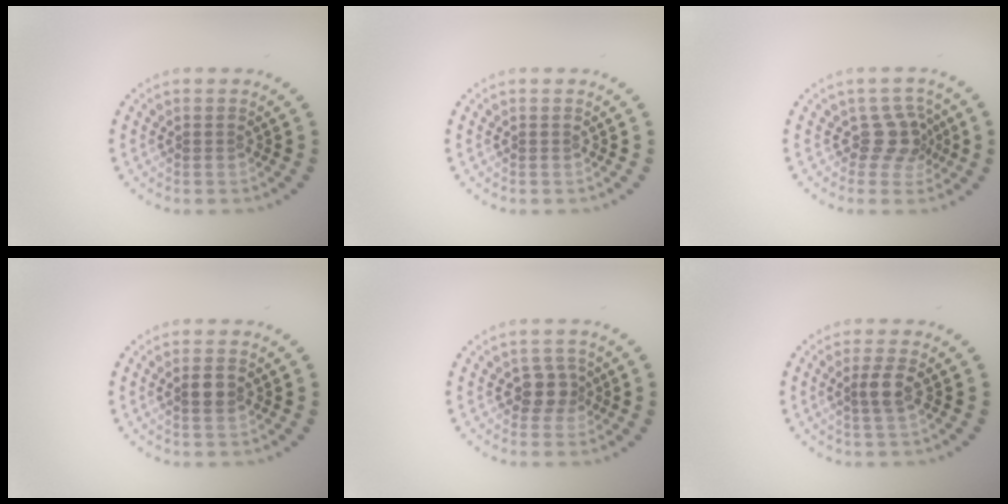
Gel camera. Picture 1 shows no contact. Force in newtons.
{"total": 0.0}
{"total": 2.7, "press": 2.1, "slide": 1.8}
{"total": 1.8, "press": 1.8, "slide": 0.4}
{"total": 2.3, "press": 2.0, "slide": 1.1}
{"total": 2.0, "press": 1.8, "slide": 1.0}